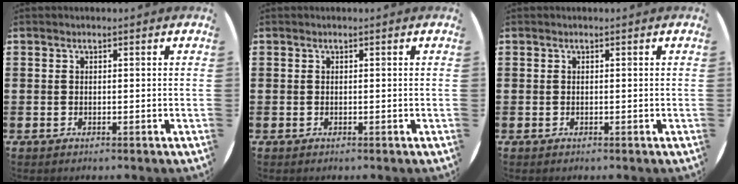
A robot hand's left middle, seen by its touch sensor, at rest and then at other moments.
{"total": 0.0}
{"total": 0.0}